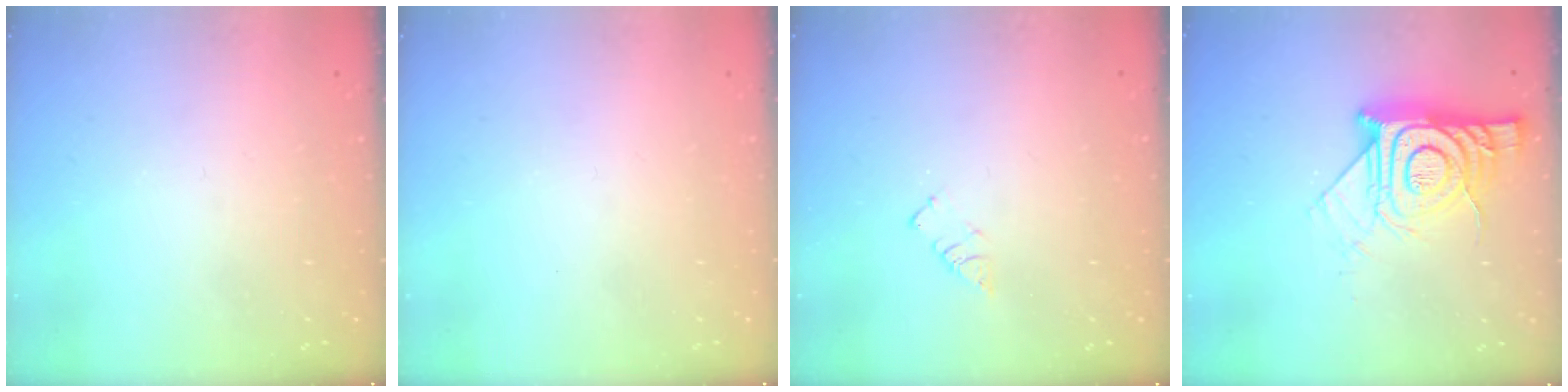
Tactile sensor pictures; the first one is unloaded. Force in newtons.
{"total": 1.5, "press": 1.5, "slide": 0.1}
{"total": 2.9, "press": 2.9, "slide": 0.4}
{"total": 15.3, "press": 15.2, "slide": 1.1}